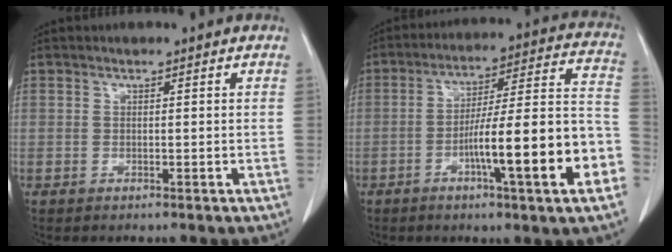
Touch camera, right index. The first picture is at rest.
{"total": 18.3, "force": [-6.4, 0.8, 17.1], "torque": [-0.219, 0.017, -0.095]}